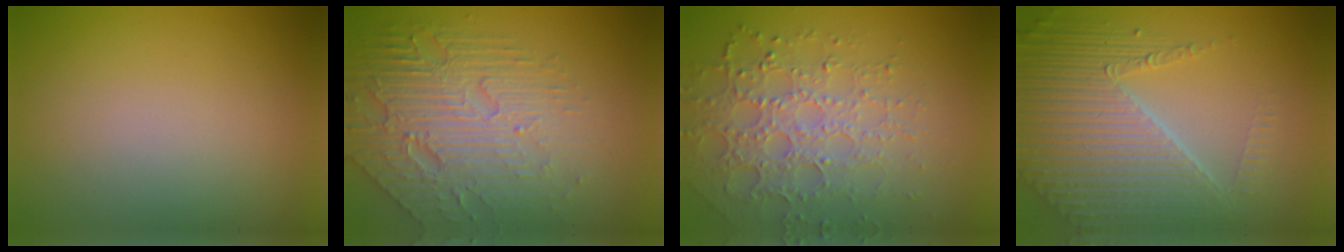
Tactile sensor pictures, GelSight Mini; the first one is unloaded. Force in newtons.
{"total": 7.1, "press": 5.1, "slide": 5.0}
{"total": 4.9, "press": 4.3, "slide": 2.5}
{"total": 7.4, "press": 5.3, "slide": 5.2}